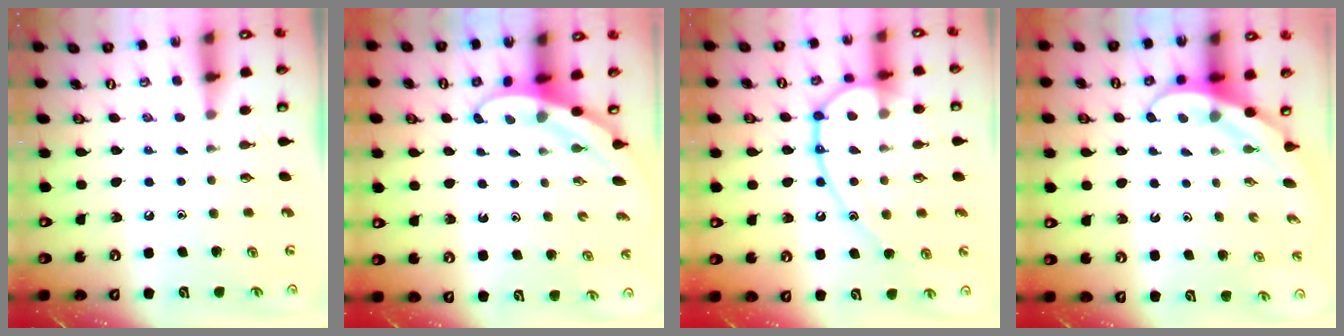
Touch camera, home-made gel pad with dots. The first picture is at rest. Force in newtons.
{"total": 3.0, "press": 3.0, "slide": 0.1}
{"total": 16.4, "press": 16.3, "slide": 1.7}
{"total": 3.6, "press": 3.6, "slide": 0.2}